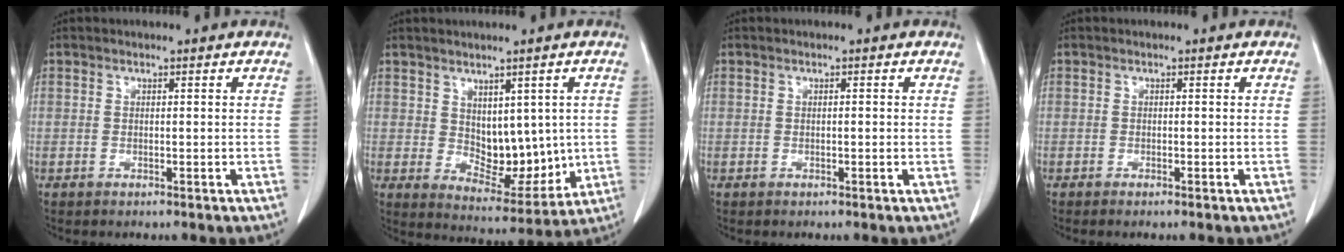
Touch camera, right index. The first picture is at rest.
{"total": 9.1, "force": [0.9, 5.3, 7.4], "torque": [-0.096, -0.007, 0.037]}
{"total": 0.6, "force": [0.0, 0.1, 0.6], "torque": [-0.012, 0.000, 0.002]}
{"total": 0.7, "force": [-0.5, -0.1, 0.4], "torque": [-0.010, -0.001, -0.009]}